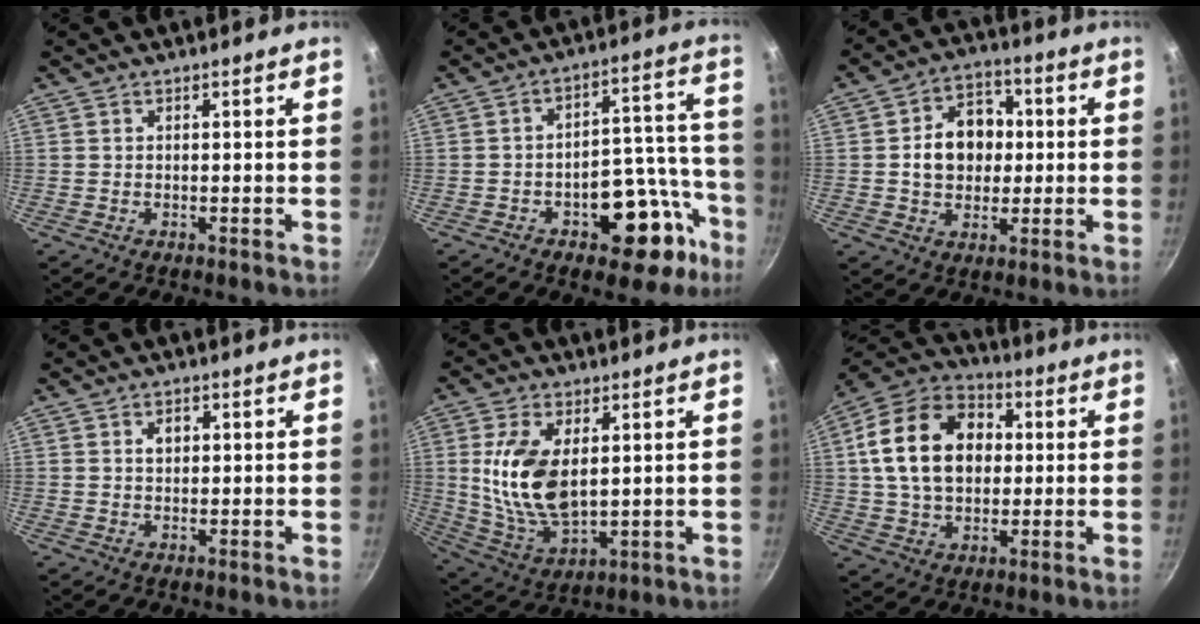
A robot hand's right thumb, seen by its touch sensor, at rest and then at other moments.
{"total": 16.4, "force": [-7.9, 9.4, 10.9], "torque": [-0.069, 0.070, -0.100]}
{"total": 11.2, "force": [0.6, 8.8, 6.8], "torque": [-0.072, 0.017, 0.002]}
{"total": 1.8, "force": [0.5, 1.3, 1.2], "torque": [-0.010, 0.003, 0.007]}
{"total": 14.5, "force": [2.4, 7.9, 11.8], "torque": [-0.222, -0.020, 0.057]}
{"total": 19.6, "force": [2.8, 14.2, 13.3], "torque": [-0.204, 0.026, 0.037]}